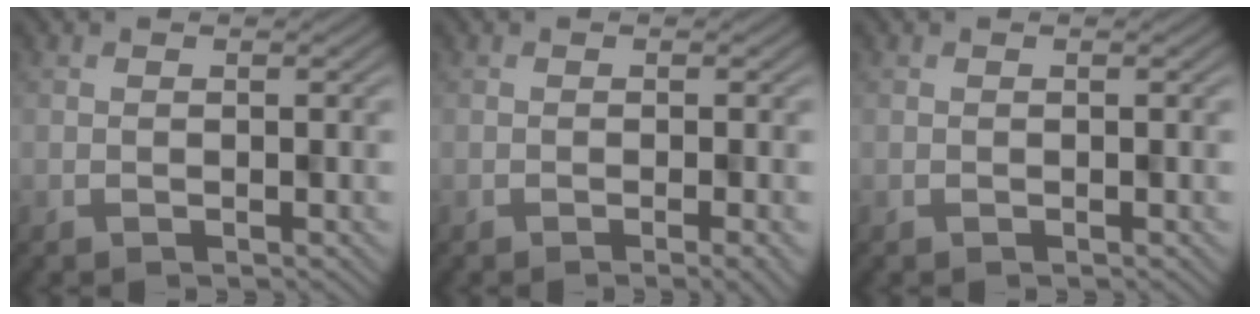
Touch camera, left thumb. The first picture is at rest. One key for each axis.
{"total": 2.6, "fx": -1.3, "fy": 0.4, "fz": 2.2, "tx": -0.036, "ty": 0.004, "tz": -0.020}
{"total": 0.0}